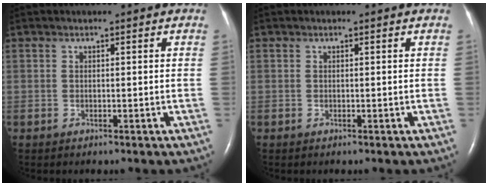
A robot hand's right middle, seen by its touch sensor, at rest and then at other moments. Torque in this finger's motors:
{"motor_torque": [-0.05, 0.02, 0.04, 0.01]}